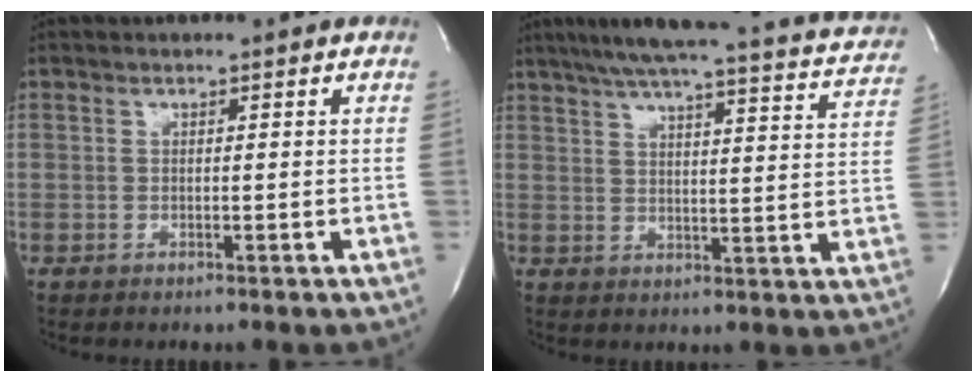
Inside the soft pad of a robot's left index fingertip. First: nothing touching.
{"total": 27.1, "force": [24.5, 2.6, 11.4], "torque": [-0.172, -0.038, 0.291]}